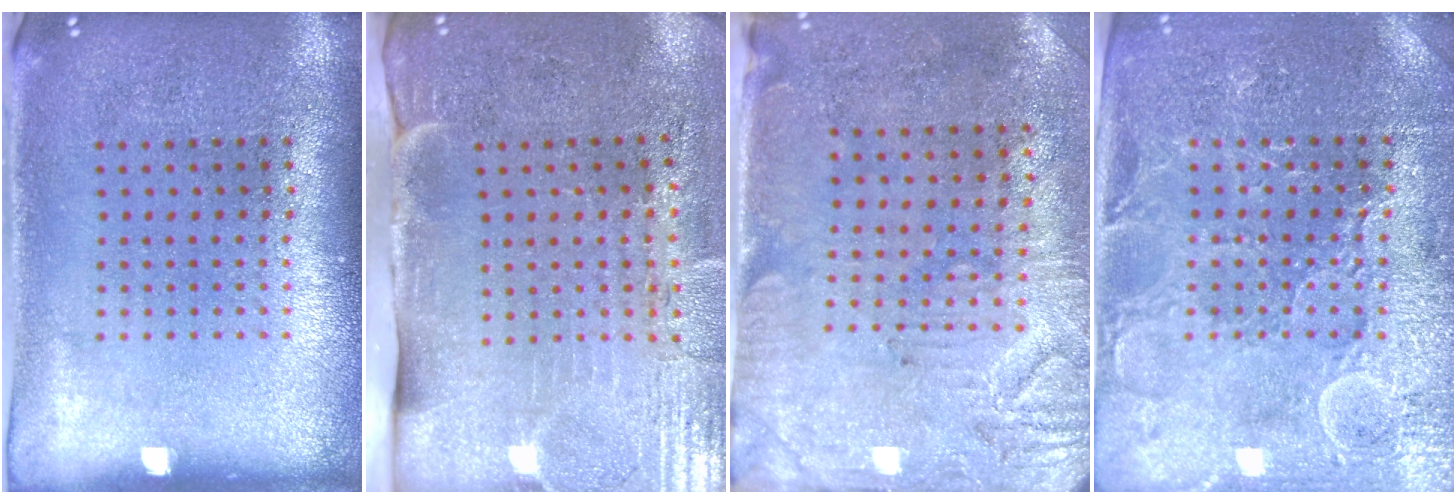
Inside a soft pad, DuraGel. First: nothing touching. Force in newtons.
{"total": 4.6, "press": 3.7, "slide": 2.7}
{"total": 3.1, "press": 2.6, "slide": 1.6}
{"total": 3.6, "press": 3.6, "slide": 0.7}